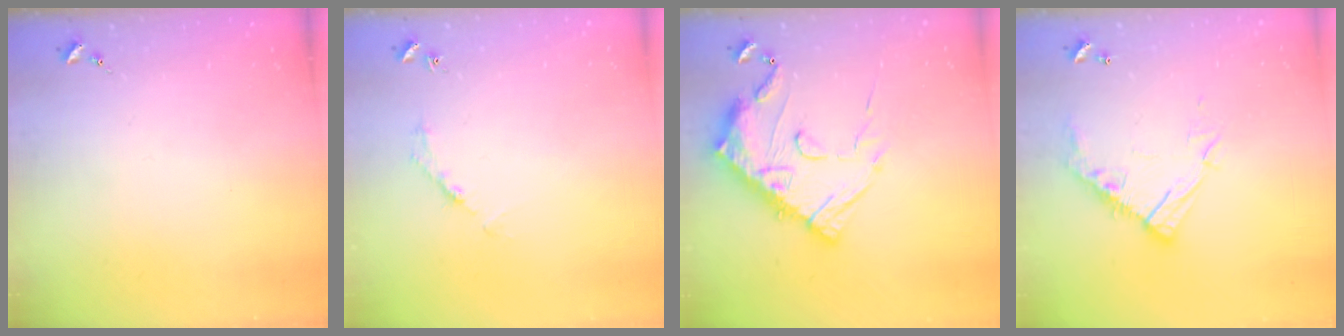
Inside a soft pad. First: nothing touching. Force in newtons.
{"total": 2.7, "press": 2.7, "slide": 0.4}
{"total": 17.5, "press": 17.5, "slide": 1.6}
{"total": 13.1, "press": 13.1, "slide": 1.1}